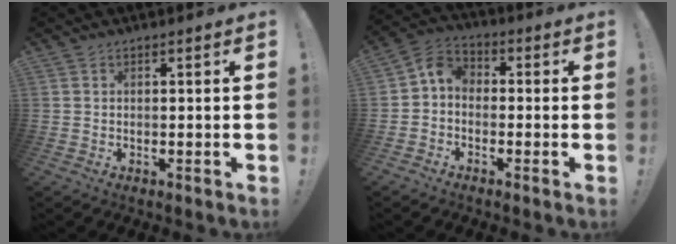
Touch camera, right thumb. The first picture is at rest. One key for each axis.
{"total": 6.4, "fx": -1.5, "fy": 5.1, "fz": 3.5, "tx": -0.068, "ty": 0.020, "tz": -0.027}